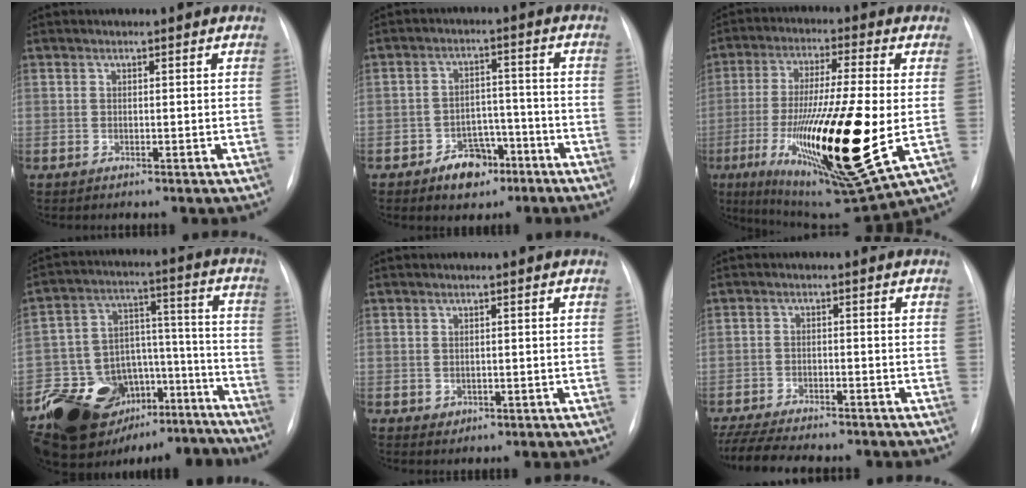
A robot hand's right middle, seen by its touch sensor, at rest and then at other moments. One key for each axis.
{"total": 6.5, "fx": -4.0, "fy": 4.1, "fz": 3.0, "tx": -0.042, "ty": 0.020, "tz": -0.058}
{"total": 24.2, "fx": -5.0, "fy": 3.1, "fz": 23.5, "tx": -0.419, "ty": -0.048, "tz": -0.071}
{"total": 26.2, "fx": -20.1, "fy": 13.4, "fz": 10.3, "tx": -0.177, "ty": 0.063, "tz": -0.291}
{"total": 1.3, "fx": -0.2, "fy": 1.2, "fz": 0.5, "tx": -0.007, "ty": 0.001, "tz": 0.004}
{"total": 14.5, "fx": -12.4, "fy": 3.7, "fz": 6.7, "tx": -0.136, "ty": -0.015, "tz": -0.175}